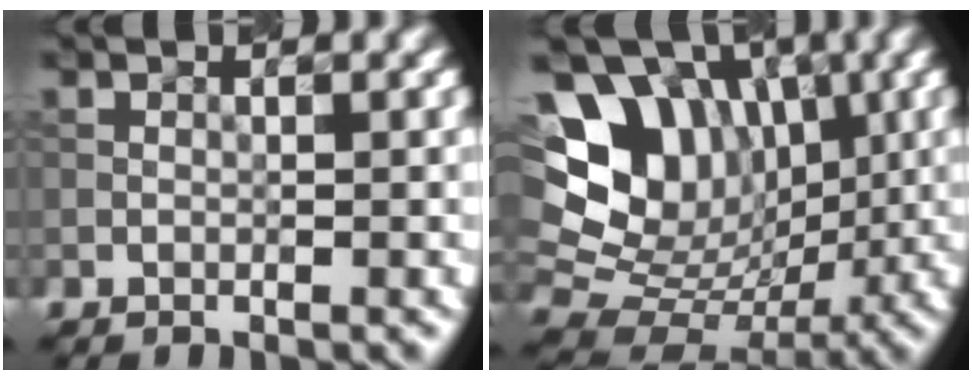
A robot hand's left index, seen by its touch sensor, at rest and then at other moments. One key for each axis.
{"total": 15.4, "fx": 5.3, "fy": 12.2, "fz": 7.8, "tx": -0.171, "ty": 0.049, "tz": 0.096}